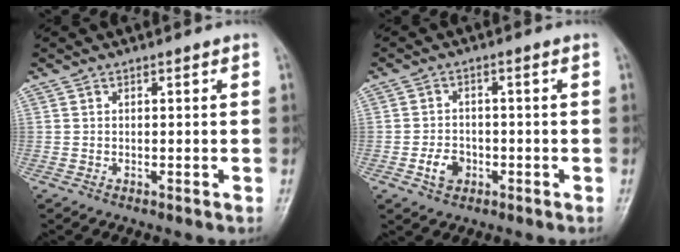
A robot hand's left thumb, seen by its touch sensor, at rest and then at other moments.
{"total": 4.1, "force": [-1.6, 3.1, 2.2], "torque": [-0.026, 0.012, -0.027]}